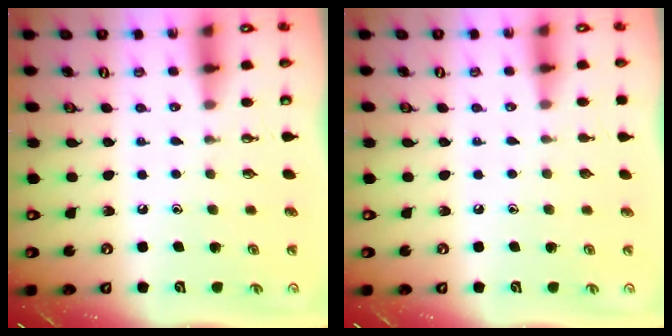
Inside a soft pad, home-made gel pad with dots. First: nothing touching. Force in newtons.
{"total": 0.0}